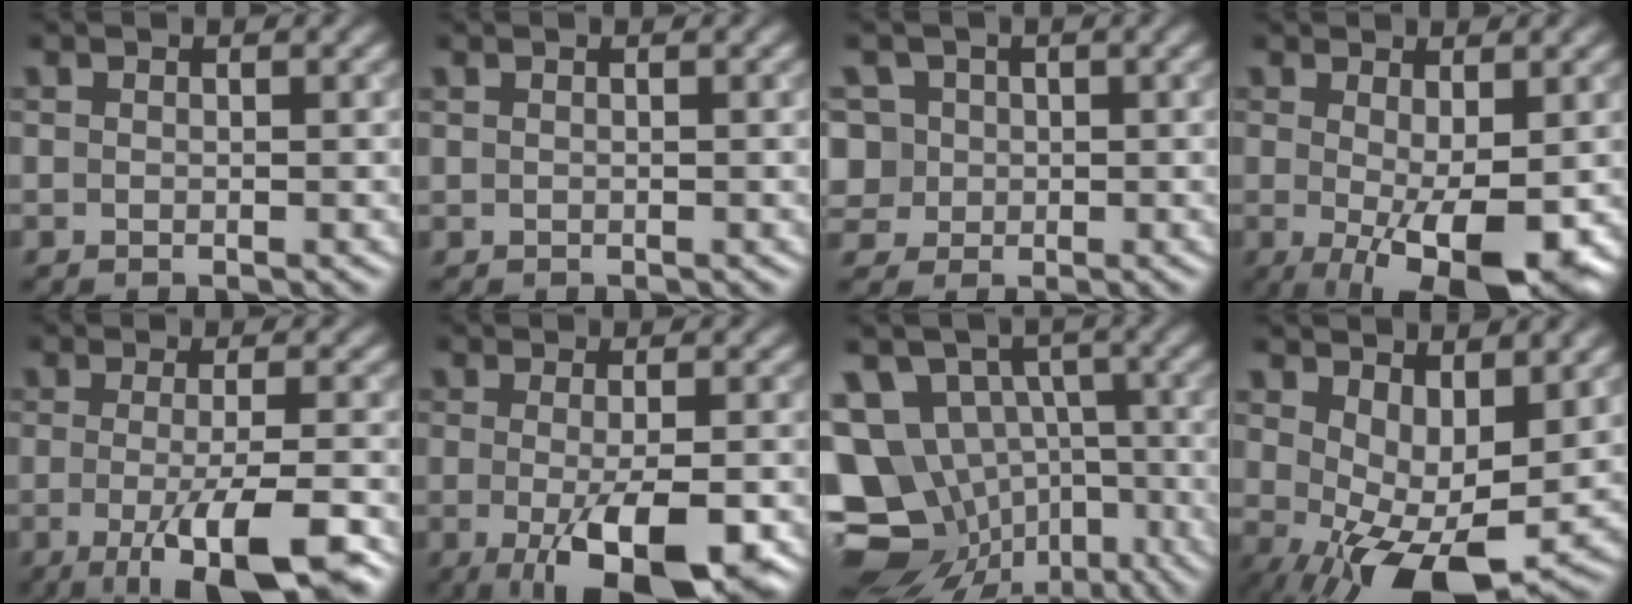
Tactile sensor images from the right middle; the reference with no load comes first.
{"total": 0.0}
{"total": 6.3, "force": [1.6, 5.5, 2.6], "torque": [-0.050, 0.032, 0.003]}
{"total": 8.0, "force": [-1.4, 2.8, 7.4], "torque": [-0.119, -0.020, -0.014]}
{"total": 8.5, "force": [-3.4, 2.2, 7.6], "torque": [-0.106, -0.014, -0.053]}
{"total": 8.4, "force": [-3.0, 2.5, 7.4], "torque": [-0.121, -0.017, -0.038]}
{"total": 13.7, "force": [-4.4, 10.9, 7.0], "torque": [-0.143, -0.017, -0.049]}
{"total": 8.6, "force": [-0.2, 4.4, 7.4], "torque": [-0.126, -0.019, 0.008]}